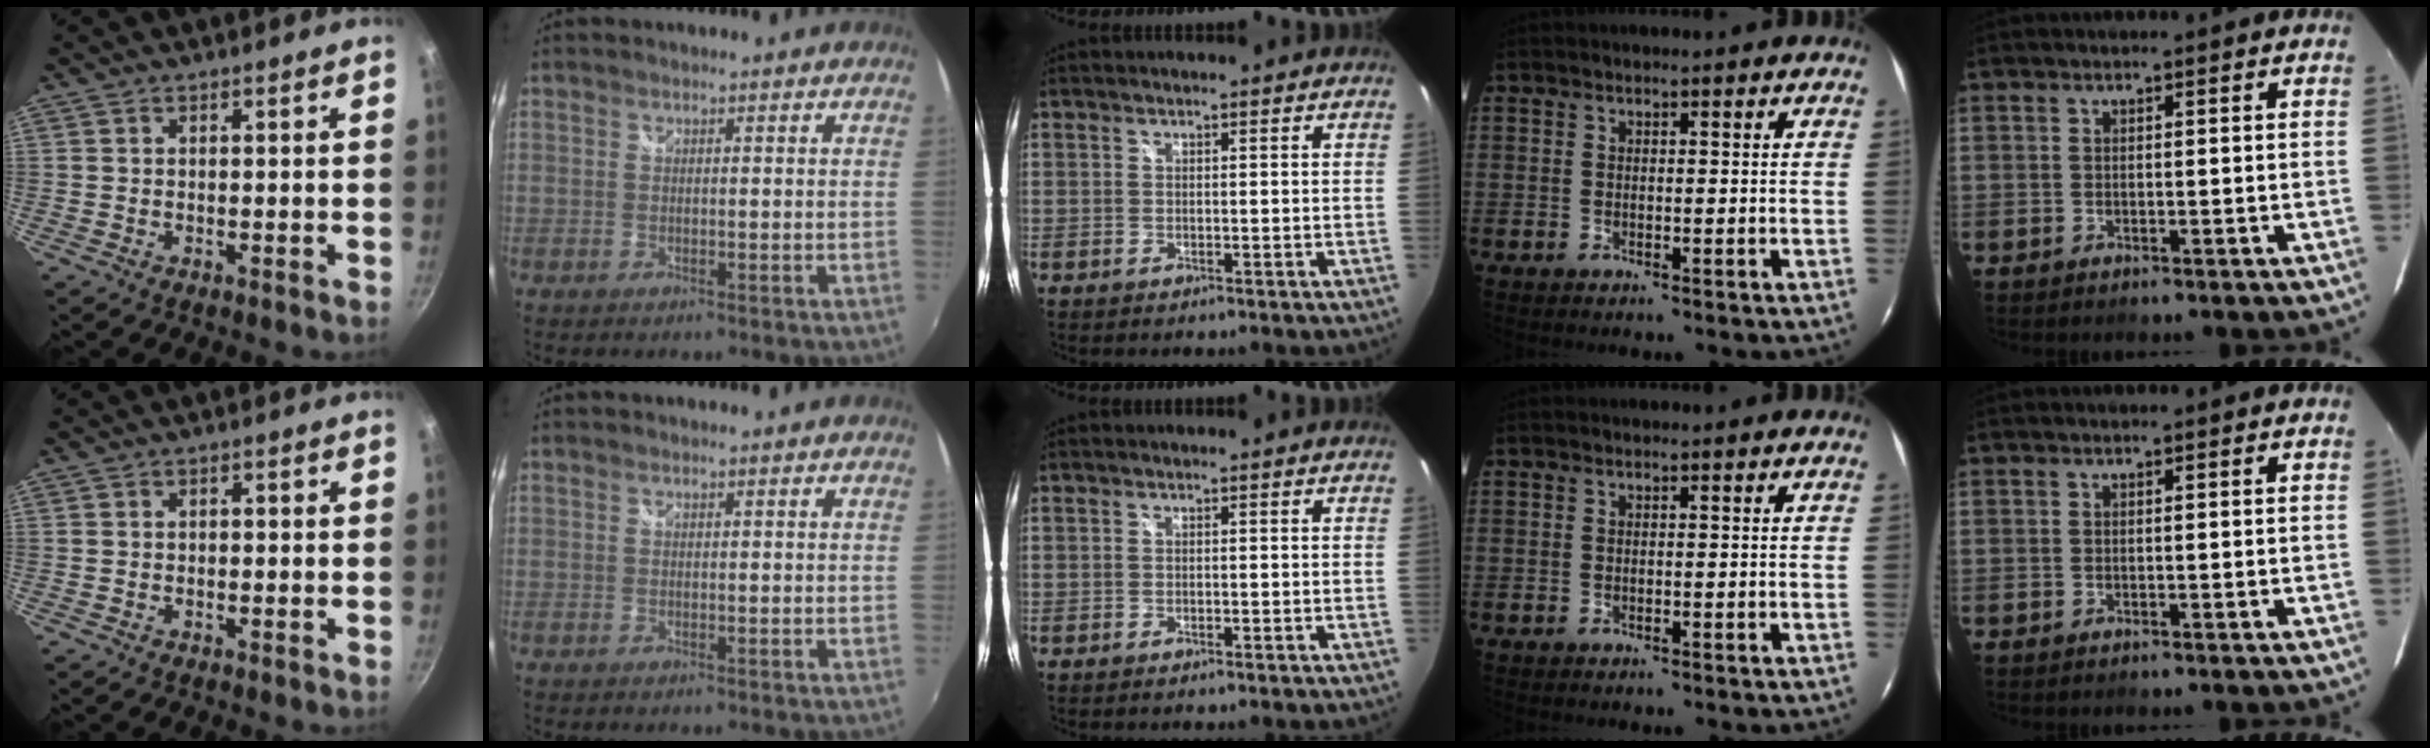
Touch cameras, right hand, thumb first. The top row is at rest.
{"thumb": {"total": 0.8, "force": [-0.2, 0.6, 0.5], "torque": [-0.009, 0.006, -0.004]}, "middle": {"total": 0.7, "force": [-0.5, 0.2, 0.4], "torque": [-0.006, -0.001, -0.011]}}